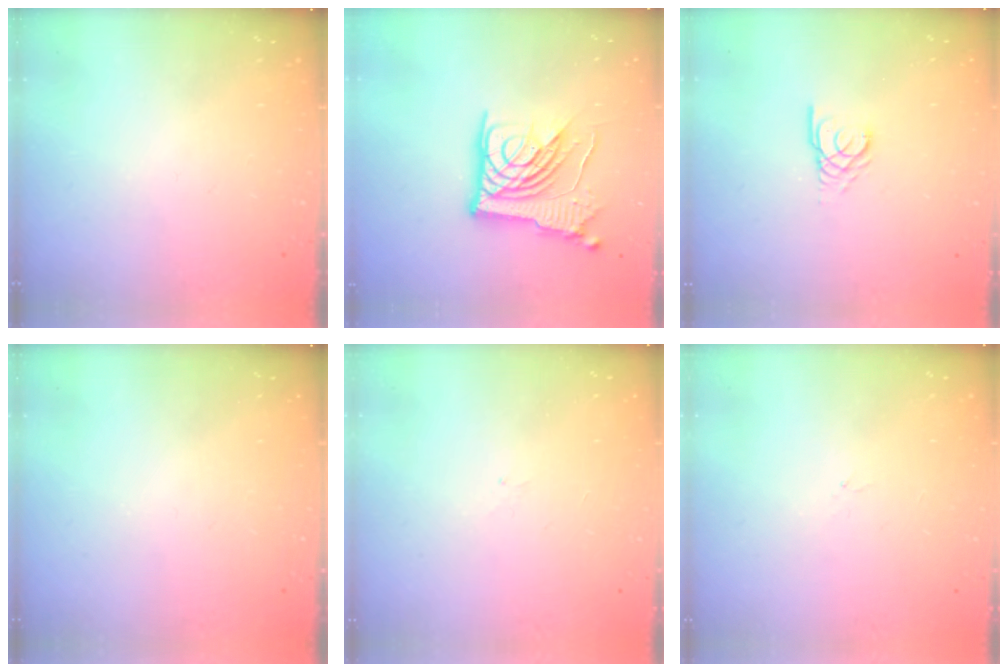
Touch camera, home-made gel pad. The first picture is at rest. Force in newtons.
{"total": 14.6, "press": 14.5, "slide": 1.5}
{"total": 2.4, "press": 2.4, "slide": 0.1}
{"total": 0.0}
{"total": 1.3, "press": 1.2, "slide": 0.5}
{"total": 0.0}